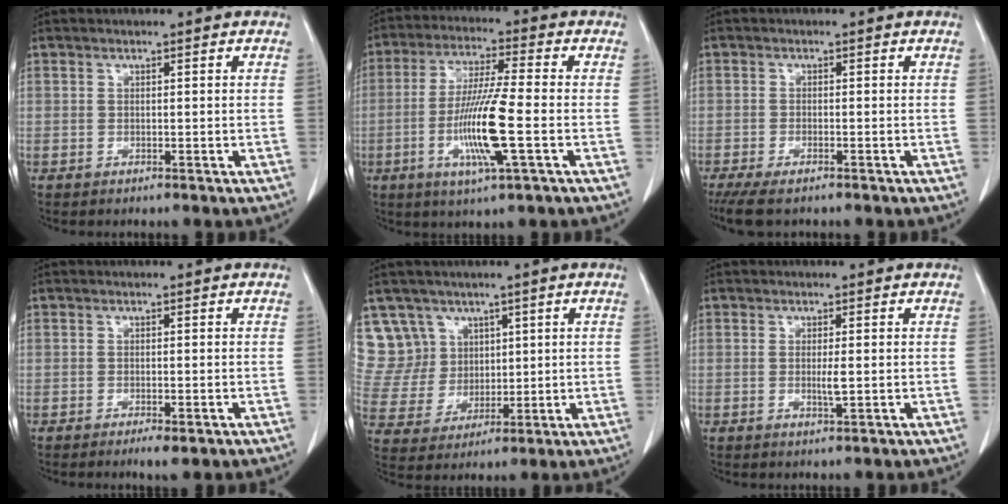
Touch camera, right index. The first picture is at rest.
{"total": 11.9, "force": [-2.9, 0.1, 11.5], "torque": [-0.228, -0.015, -0.061]}
{"total": 5.8, "force": [-4.4, 1.6, 3.4], "torque": [-0.051, -0.013, -0.068]}
{"total": 2.3, "force": [-1.3, 0.5, 1.8], "torque": [-0.023, -0.003, -0.016]}
{"total": 9.2, "force": [5.3, 7.6, 0.1], "torque": [-0.010, 0.030, 0.118]}
{"total": 2.0, "force": [-0.1, 0.2, 1.9], "torque": [-0.037, -0.004, -0.002]}